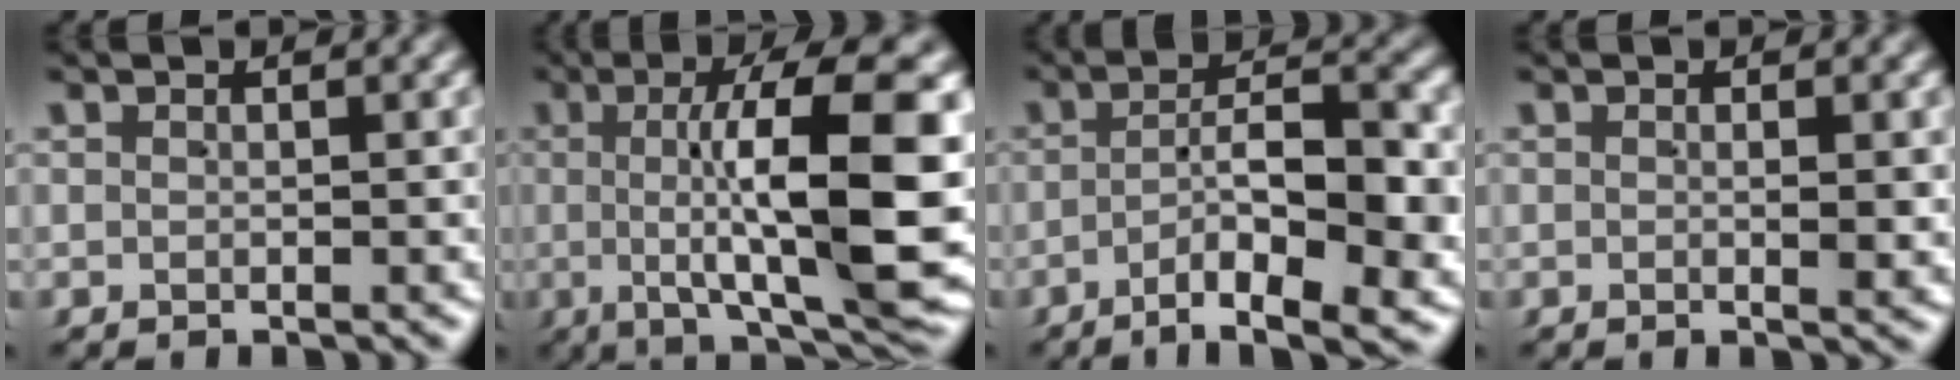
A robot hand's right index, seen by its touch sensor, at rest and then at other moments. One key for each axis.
{"total": 14.7, "fx": 0.2, "fy": 4.1, "fz": 14.1, "tx": -0.194, "ty": -0.004, "tz": 0.017}
{"total": 8.8, "fx": -4.5, "fy": 2.5, "fz": 7.2, "tx": -0.103, "ty": -0.015, "tz": -0.060}
{"total": 1.1, "fx": 0.1, "fy": 0.0, "fz": 1.1, "tx": -0.013, "ty": -0.002, "tz": 0.001}